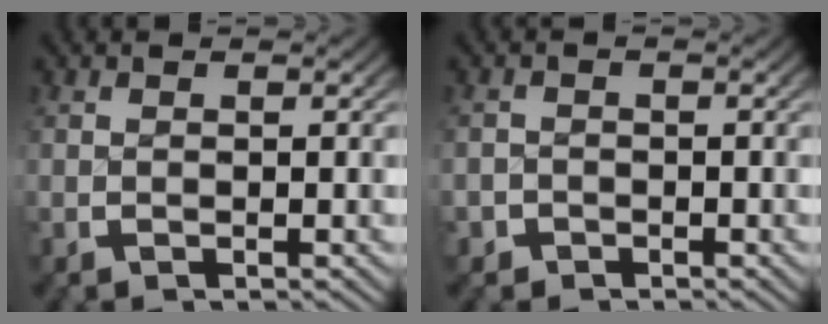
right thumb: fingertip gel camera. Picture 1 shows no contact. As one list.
[{"total": 1.7, "force": [-1.3, 1.1, -0.2], "torque": [0.008, -0.008, -0.023]}]